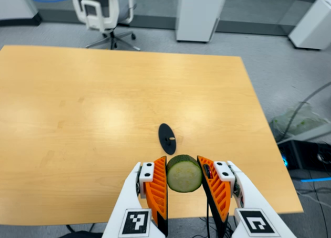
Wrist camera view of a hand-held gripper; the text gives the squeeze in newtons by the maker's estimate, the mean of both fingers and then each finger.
{"total": 9.9, "left": 9.3, "right": 10.5}